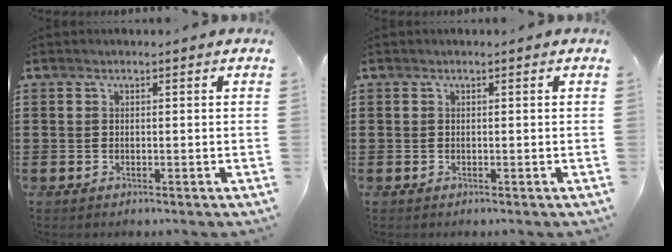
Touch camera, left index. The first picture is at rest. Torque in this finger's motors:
{"motor_torque": [0.00, 0.00, 0.00, 0.00]}